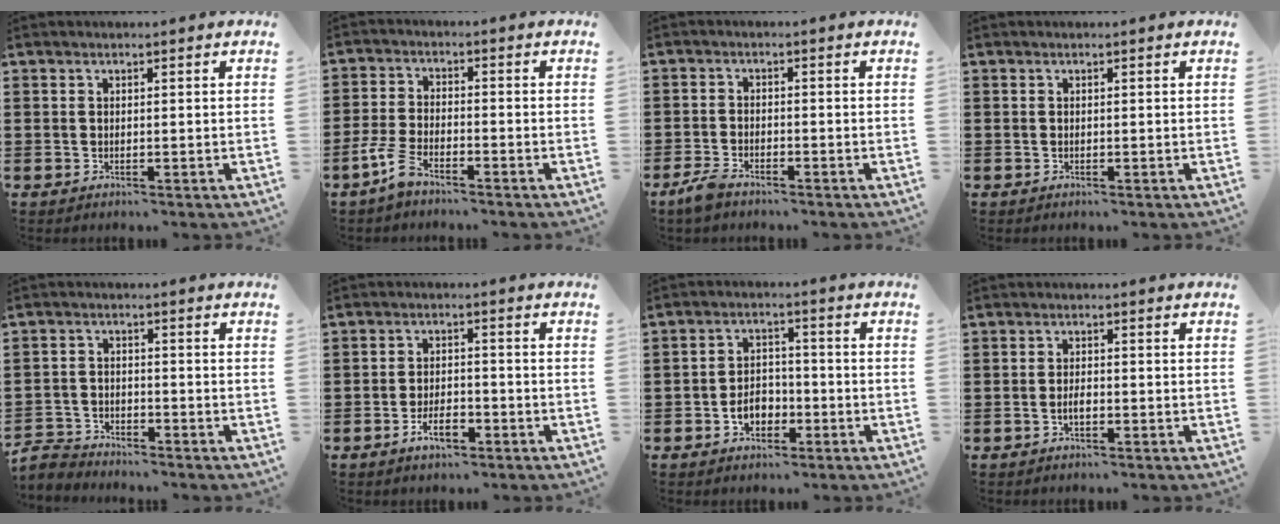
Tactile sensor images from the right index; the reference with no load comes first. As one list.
[{"total": 4.6, "force": [-3.4, 1.1, 2.9], "torque": [-0.083, -0.007, -0.070]}, {"total": 2.4, "force": [-2.0, 0.7, 1.1], "torque": [-0.034, 0.001, -0.043]}, {"total": 0.0}, {"total": 3.3, "force": [-3.2, 0.6, 0.1], "torque": [-0.016, -0.001, -0.070]}, {"total": 4.5, "force": [-2.6, 1.9, 3.2], "torque": [-0.060, 0.004, -0.049]}, {"total": 4.4, "force": [-2.0, 3.0, 2.5], "torque": [-0.041, 0.001, -0.039]}, {"total": 1.9, "force": [-0.7, 0.7, 1.6], "torque": [-0.032, 0.000, -0.012]}]